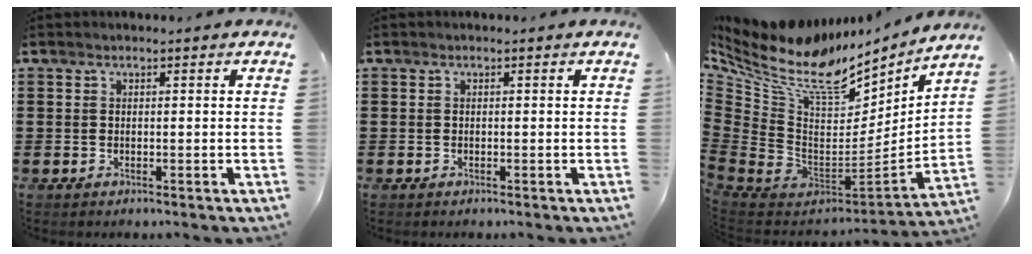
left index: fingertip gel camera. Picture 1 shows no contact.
{"total": 0.0}
{"total": 12.4, "force": [8.0, 5.7, 7.5], "torque": [-0.174, -0.067, 0.135]}